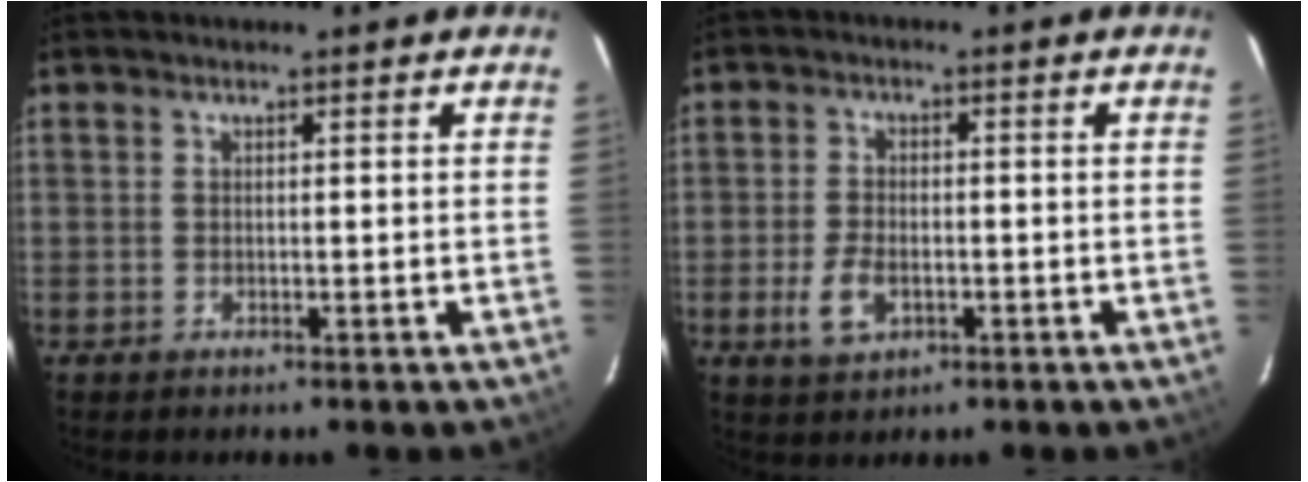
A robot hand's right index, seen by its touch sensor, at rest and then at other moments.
{"total": 5.4, "force": [-2.0, 3.2, 3.9], "torque": [-0.090, -0.004, -0.033]}